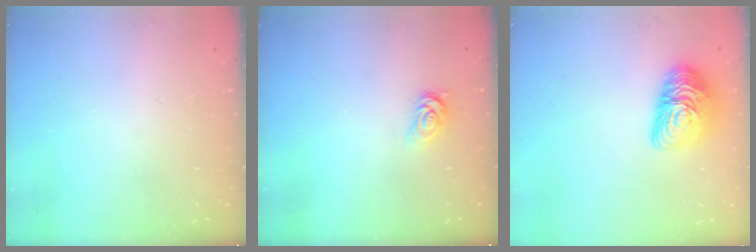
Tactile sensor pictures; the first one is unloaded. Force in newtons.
{"total": 1.8, "press": 1.8, "slide": 0.3}
{"total": 13.0, "press": 13.0, "slide": 0.6}